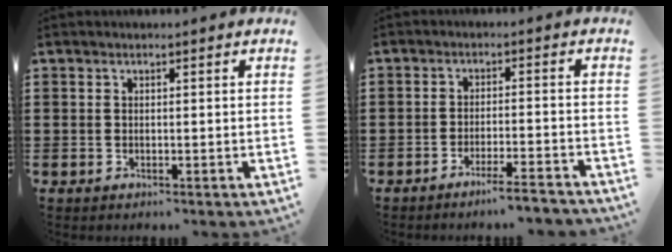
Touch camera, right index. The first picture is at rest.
{"total": 3.9, "force": [-3.5, -0.3, 1.7], "torque": [-0.028, -0.006, -0.067]}